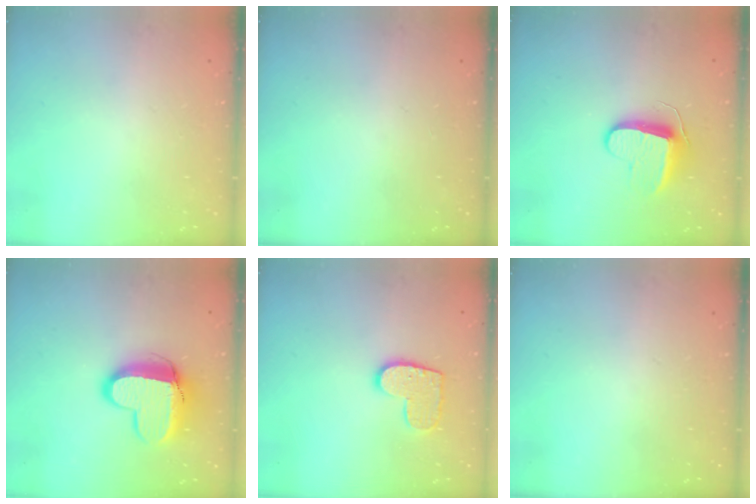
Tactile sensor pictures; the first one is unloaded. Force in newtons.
{"total": 0.0}
{"total": 9.4, "press": 9.4, "slide": 0.5}
{"total": 12.5, "press": 12.5, "slide": 1.0}
{"total": 10.2, "press": 10.1, "slide": 0.5}
{"total": 0.0}